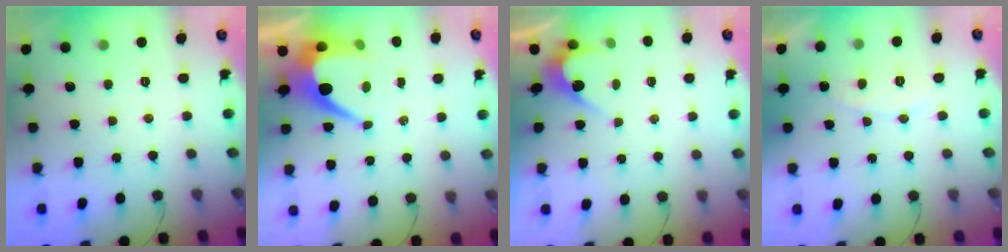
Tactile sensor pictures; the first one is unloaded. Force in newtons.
{"total": 8.9, "press": 8.9, "slide": 0.8}
{"total": 2.9, "press": 2.9, "slide": 0.1}
{"total": 5.7, "press": 5.7, "slide": 0.3}